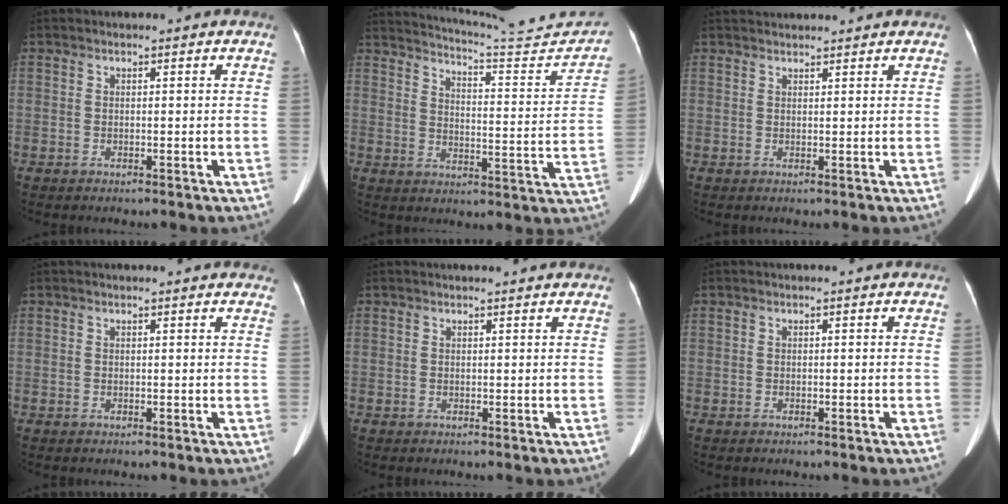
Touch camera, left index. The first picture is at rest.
{"total": 17.5, "force": [16.9, -0.1, 4.5], "torque": [-0.074, -0.060, 0.217]}
{"total": 4.2, "force": [4.1, 0.4, 0.8], "torque": [-0.010, 0.037, 0.059]}
{"total": 5.9, "force": [5.4, 1.4, 2.0], "torque": [-0.017, 0.020, 0.048]}
{"total": 2.8, "force": [2.7, 0.1, 0.8], "torque": [-0.008, 0.018, 0.031]}
{"total": 0.0}